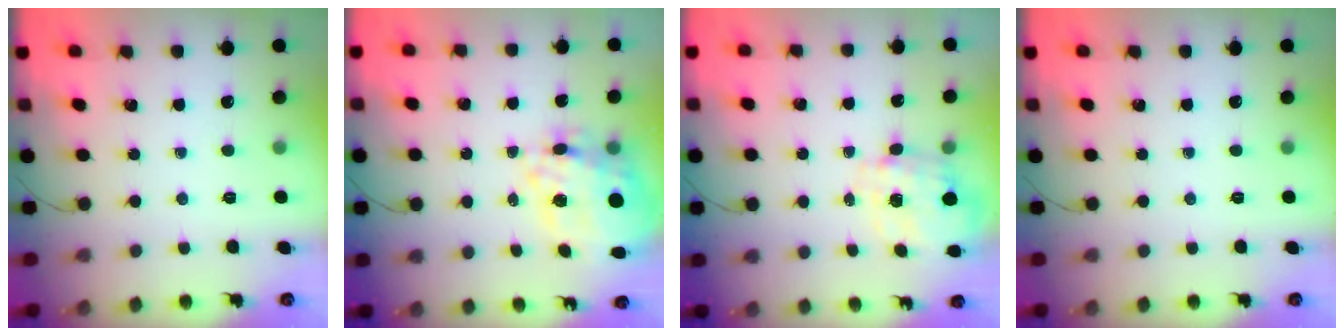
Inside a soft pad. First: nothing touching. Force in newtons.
{"total": 19.3, "press": 18.9, "slide": 4.3}
{"total": 2.8, "press": 2.6, "slide": 1.1}
{"total": 0.0}